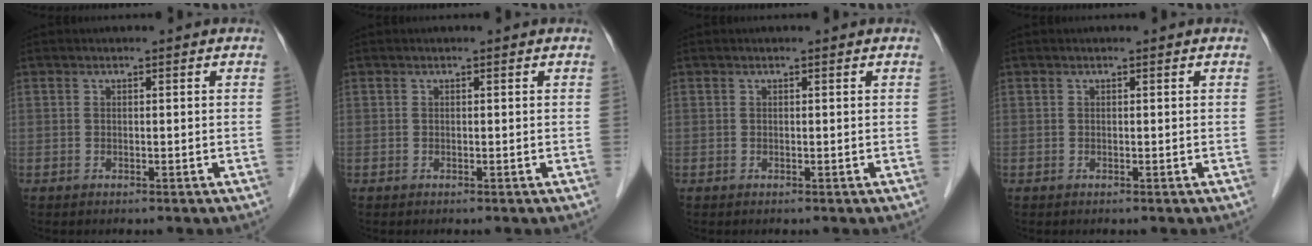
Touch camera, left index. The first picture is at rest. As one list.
[{"total": 0.0}, {"total": 0.0}, {"total": 0.0}]